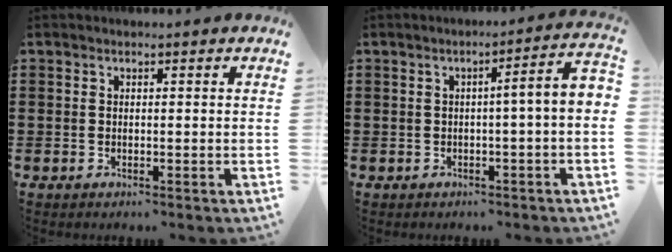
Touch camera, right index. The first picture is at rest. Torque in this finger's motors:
{"motor_torque": [1.10, -0.42, 0.58, 0.12]}